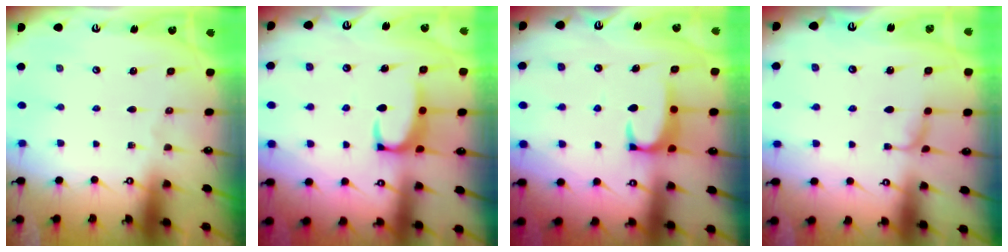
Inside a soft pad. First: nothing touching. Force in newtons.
{"total": 2.4, "press": 2.3, "slide": 0.8}
{"total": 1.9, "press": 1.9, "slide": 0.3}
{"total": 1.6, "press": 1.5, "slide": 0.6}